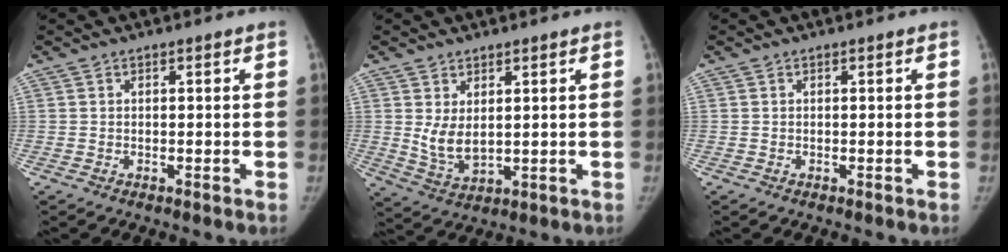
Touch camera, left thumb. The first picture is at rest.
{"total": 5.7, "force": [1.5, 3.2, 4.5], "torque": [-0.076, -0.020, 0.043]}
{"total": 0.0}